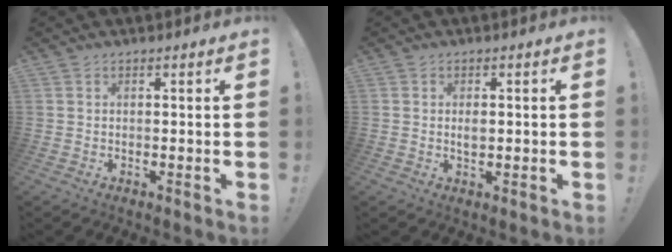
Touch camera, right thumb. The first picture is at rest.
{"total": 1.9, "force": [0.0, 1.1, 1.6], "torque": [-0.020, -0.001, -0.003]}